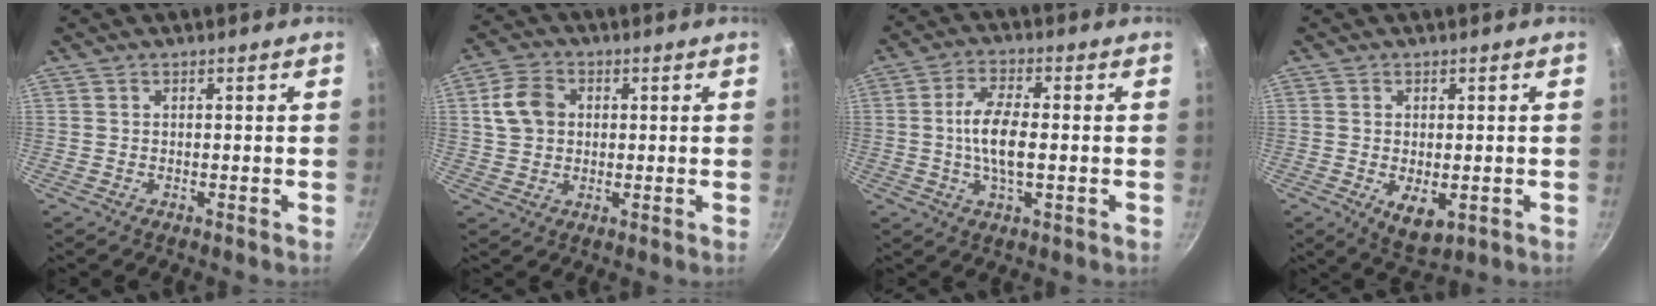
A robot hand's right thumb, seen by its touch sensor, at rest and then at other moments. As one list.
[{"total": 7.3, "force": [1.2, 5.8, 4.3], "torque": [-0.066, 0.011, 0.016]}, {"total": 8.8, "force": [-0.4, 3.4, 8.1], "torque": [-0.159, 0.009, -0.014]}, {"total": 5.9, "force": [-1.3, 3.3, 4.8], "torque": [-0.069, -0.013, -0.011]}]